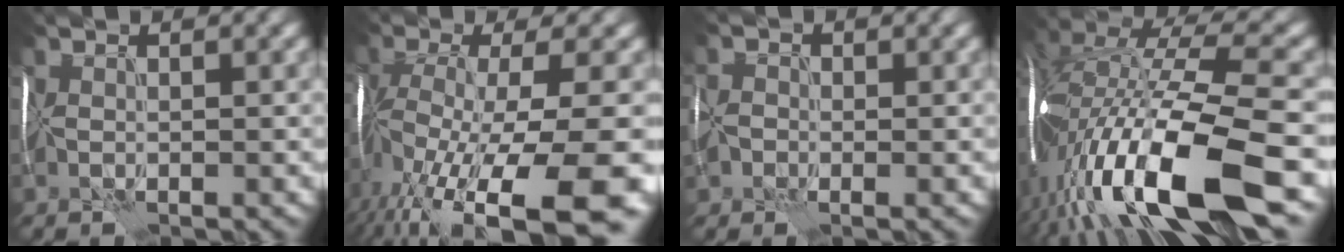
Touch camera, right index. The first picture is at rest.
{"total": 14.2, "force": [-6.6, 5.2, 11.5], "torque": [-0.236, -0.032, -0.078]}
{"total": 3.5, "force": [-1.2, 2.7, 1.9], "torque": [-0.052, -0.003, -0.024]}
{"total": 14.0, "force": [-4.8, 5.4, 12.0], "torque": [-0.252, 0.001, -0.073]}